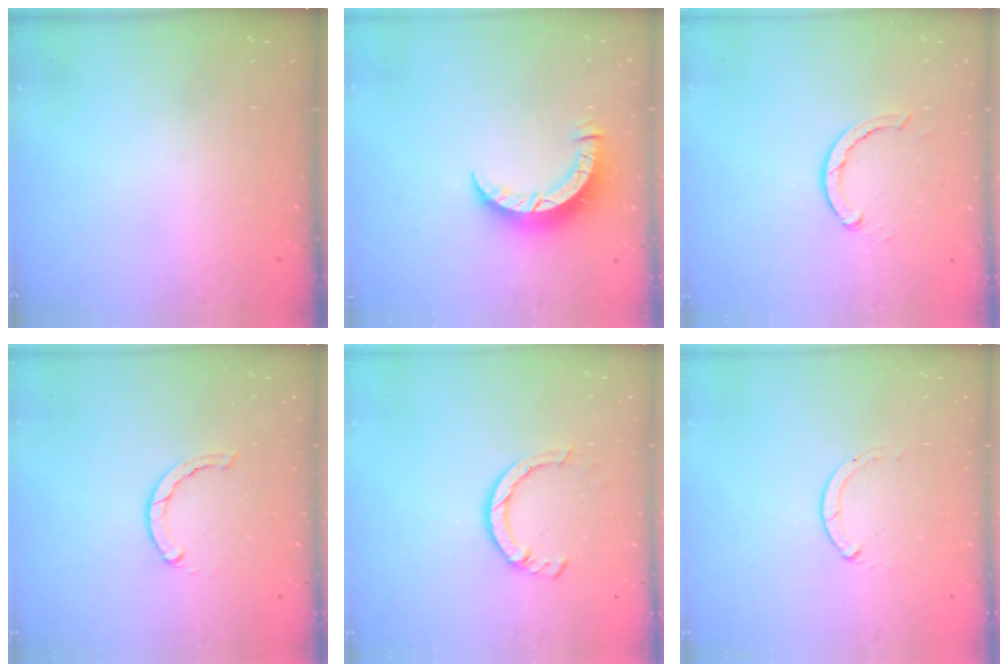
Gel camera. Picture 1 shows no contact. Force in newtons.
{"total": 6.3, "press": 6.3, "slide": 0.6}
{"total": 2.9, "press": 2.9, "slide": 0.5}
{"total": 1.5, "press": 1.5, "slide": 0.2}
{"total": 6.7, "press": 6.7, "slide": 0.9}
{"total": 0.0}